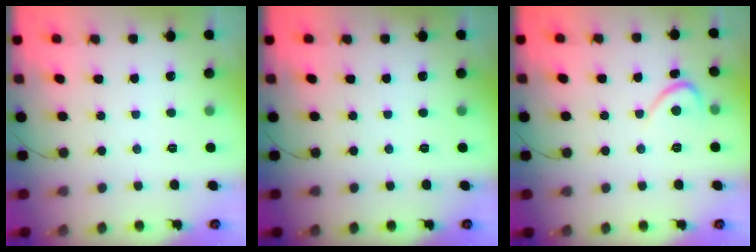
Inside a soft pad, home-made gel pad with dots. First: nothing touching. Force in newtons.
{"total": 0.0}
{"total": 2.7, "press": 2.7, "slide": 0.3}